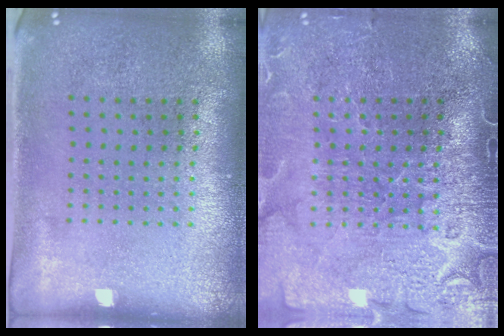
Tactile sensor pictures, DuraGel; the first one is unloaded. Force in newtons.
{"total": 4.0, "press": 3.5, "slide": 1.9}